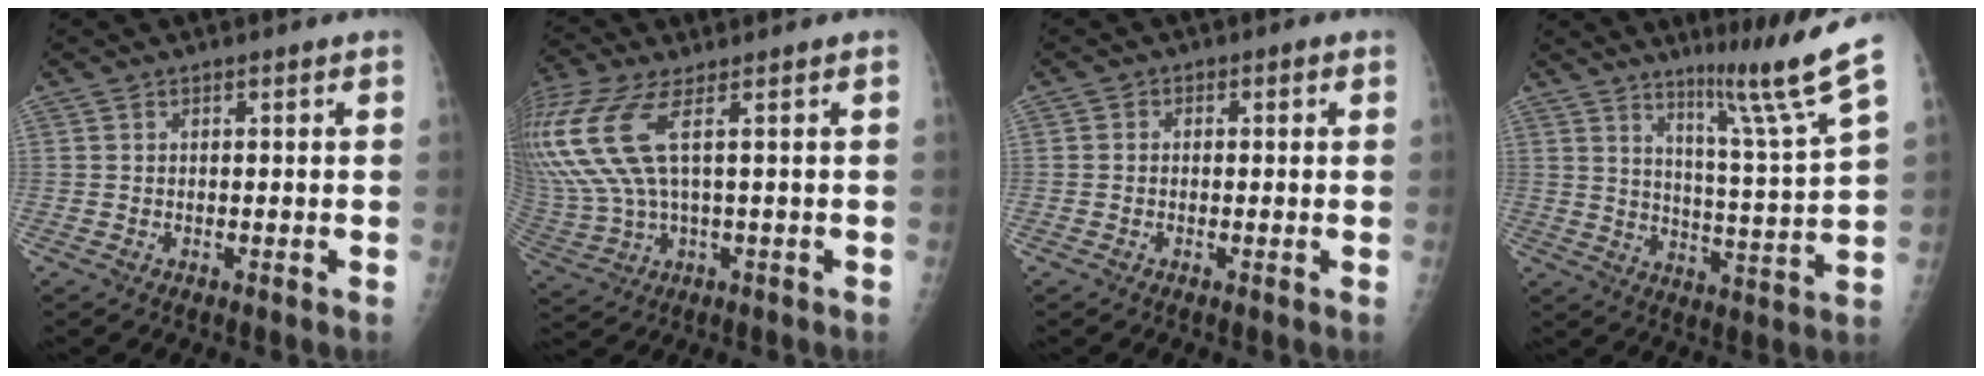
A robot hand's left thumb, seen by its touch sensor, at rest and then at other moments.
{"total": 15.0, "force": [4.5, 5.1, 13.4], "torque": [-0.360, -0.003, 0.096]}
{"total": 1.7, "force": [0.0, 1.5, 0.6], "torque": [0.004, 0.005, -0.007]}
{"total": 13.4, "force": [9.2, -1.5, 9.6], "torque": [-0.142, -0.077, 0.145]}